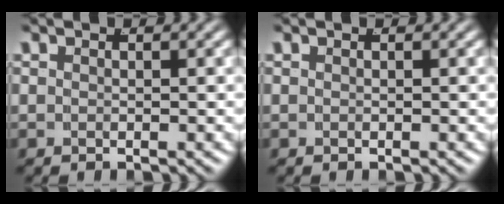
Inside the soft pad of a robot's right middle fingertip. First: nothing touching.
{"total": 0.0}